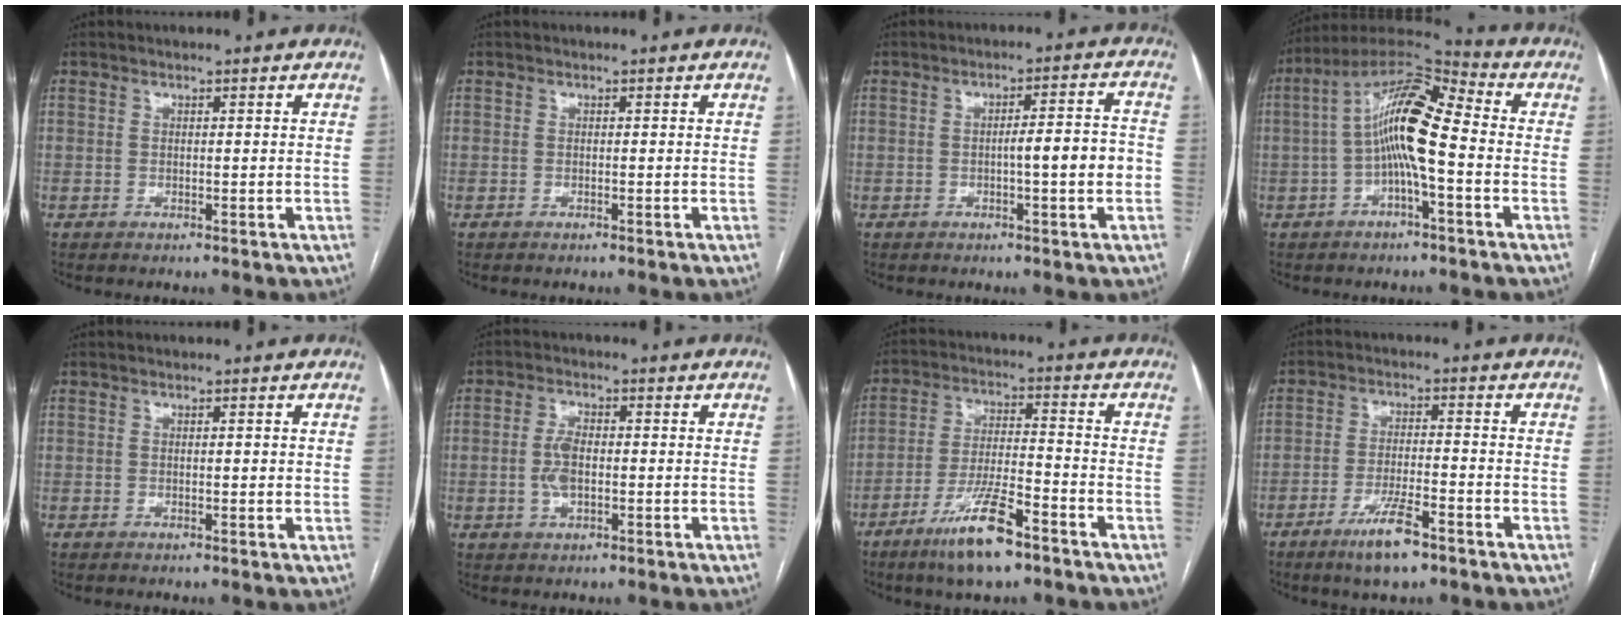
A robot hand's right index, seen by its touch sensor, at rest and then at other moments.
{"total": 0.0}
{"total": 6.1, "force": [-1.3, 0.3, 6.0], "torque": [-0.085, 0.014, -0.016]}
{"total": 12.5, "force": [-0.9, 2.7, 12.1], "torque": [-0.229, 0.035, -0.021]}
{"total": 0.8, "force": [0.2, 0.3, 0.8], "torque": [-0.011, 0.000, 0.002]}
{"total": 4.3, "force": [-0.5, 2.0, 3.8], "torque": [-0.082, 0.003, -0.009]}
{"total": 10.7, "force": [-6.9, 1.7, 8.0], "torque": [-0.155, -0.017, -0.125]}
{"total": 7.1, "force": [-4.7, 1.1, 5.2], "torque": [-0.101, -0.009, -0.080]}